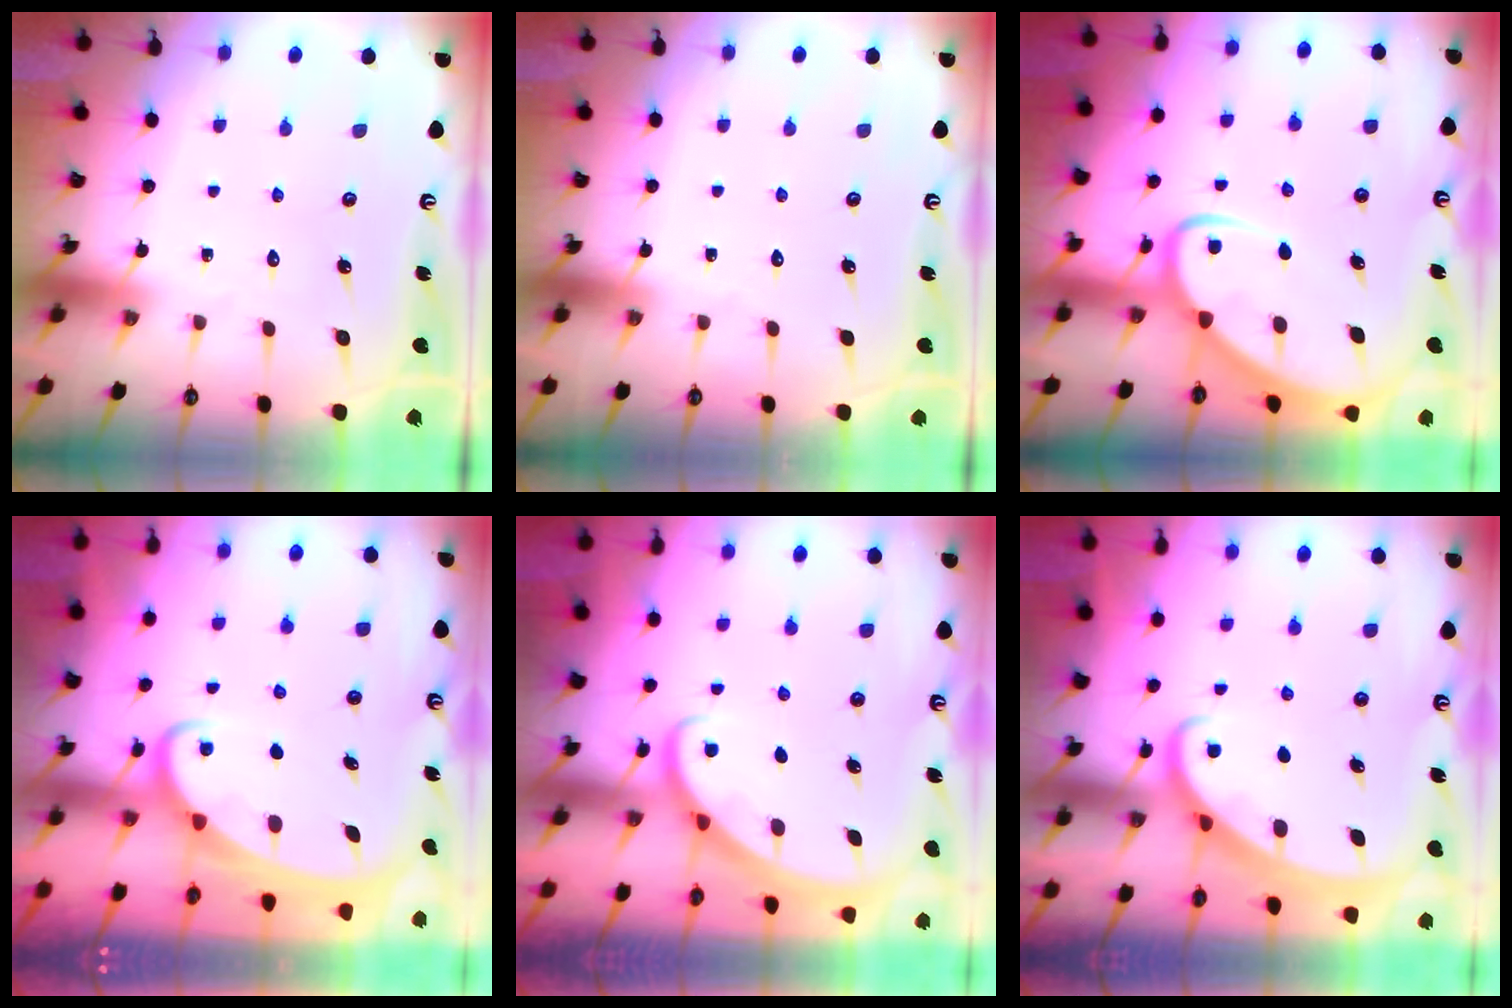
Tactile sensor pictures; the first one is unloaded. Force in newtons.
{"total": 0.0}
{"total": 6.8, "press": 6.8, "slide": 0.7}
{"total": 2.9, "press": 2.9, "slide": 0.4}
{"total": 2.7, "press": 2.7, "slide": 0.2}
{"total": 2.4, "press": 2.4, "slide": 0.3}